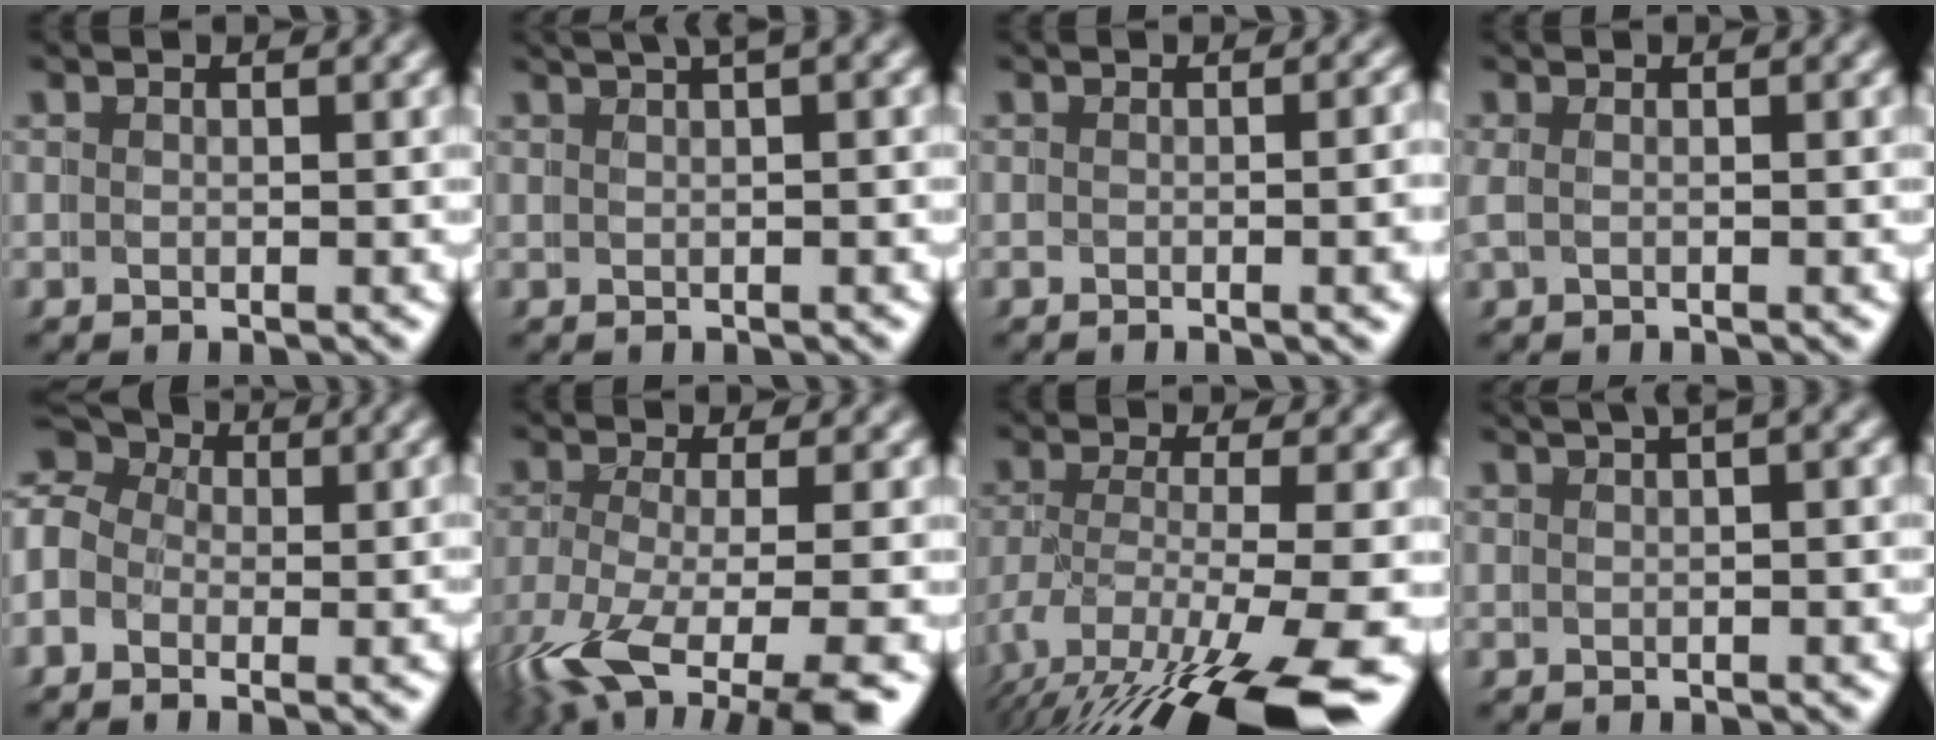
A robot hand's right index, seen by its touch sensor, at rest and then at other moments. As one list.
[{"total": 4.2, "force": [2.4, 1.5, 3.2], "torque": [-0.026, 0.025, 0.026]}, {"total": 2.4, "force": [-0.4, 0.0, 2.3], "torque": [-0.016, 0.007, -0.011]}, {"total": 0.7, "force": [-0.1, 0.3, 0.7], "torque": [-0.022, 0.001, 0.000]}, {"total": 6.8, "force": [1.2, 6.0, 2.9], "torque": [-0.057, 0.009, -0.005]}, {"total": 7.5, "force": [-3.8, 3.0, 5.6], "torque": [-0.114, -0.047, -0.040]}, {"total": 8.4, "force": [-3.1, 3.5, 7.0], "torque": [-0.136, -0.038, -0.032]}, {"total": 3.5, "force": [1.7, 1.2, 2.8], "torque": [-0.023, 0.021, 0.018]}]